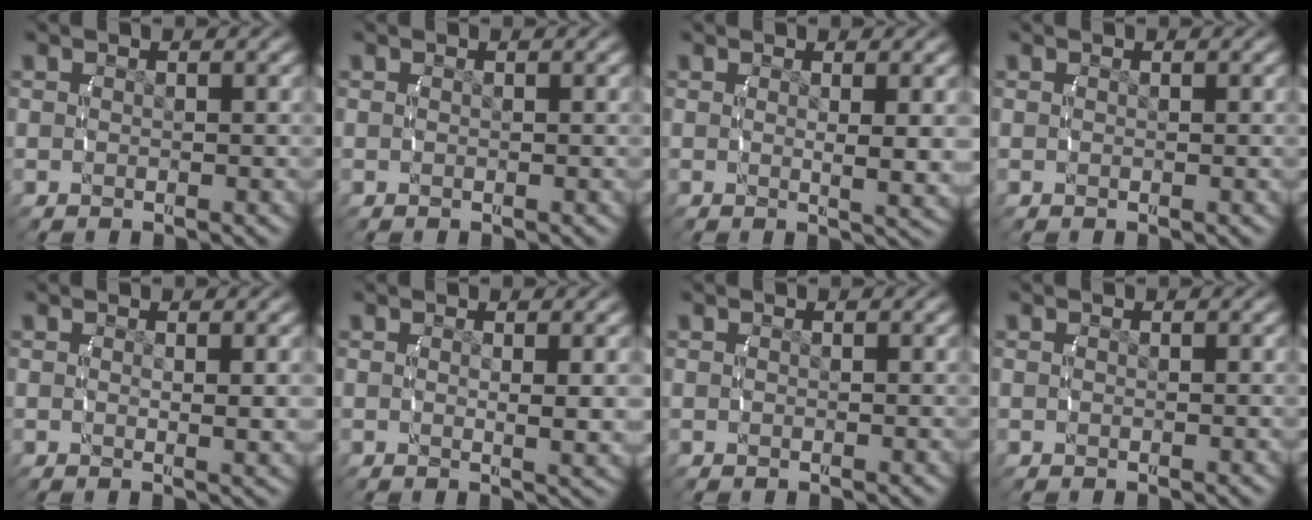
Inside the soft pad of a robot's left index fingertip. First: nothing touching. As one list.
[{"total": 0.0}, {"total": 2.2, "force": [0.6, -0.3, 2.1], "torque": [-0.032, -0.011, 0.012]}, {"total": 0.0}, {"total": 1.0, "force": [0.4, -0.2, 0.9], "torque": [-0.020, -0.010, 0.010]}, {"total": 1.6, "force": [0.5, -0.2, 1.5], "torque": [-0.028, -0.011, 0.011]}, {"total": 0.0}, {"total": 0.0}]